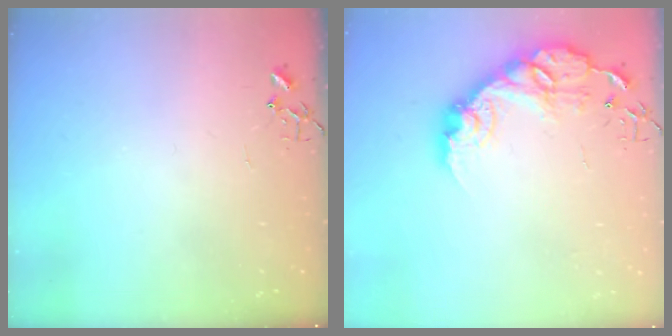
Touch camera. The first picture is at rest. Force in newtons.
{"total": 15.8, "press": 15.8, "slide": 0.5}